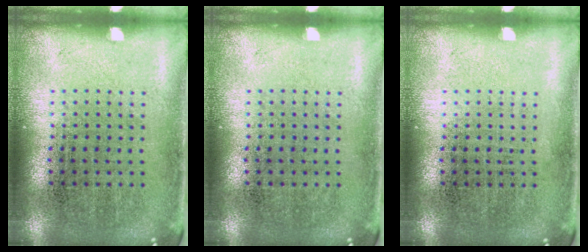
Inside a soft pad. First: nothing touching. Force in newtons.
{"total": 0.0}
{"total": 0.0}